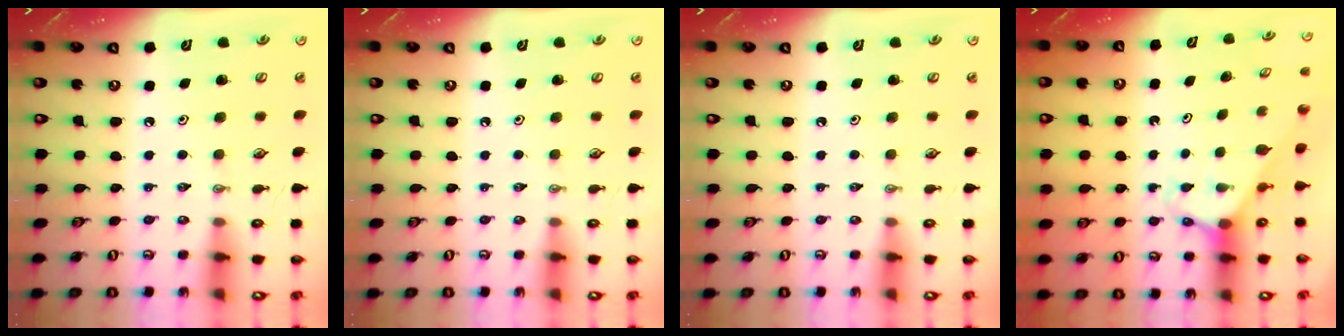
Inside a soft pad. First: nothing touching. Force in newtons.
{"total": 0.0}
{"total": 0.0}
{"total": 2.7, "press": 2.7, "slide": 0.2}